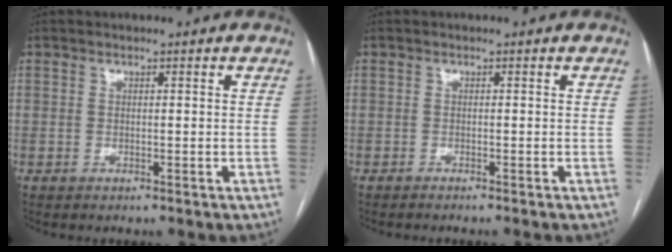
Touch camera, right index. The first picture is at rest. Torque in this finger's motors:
{"motor_torque": [-0.05, 0.01, 0.03, 0.01]}